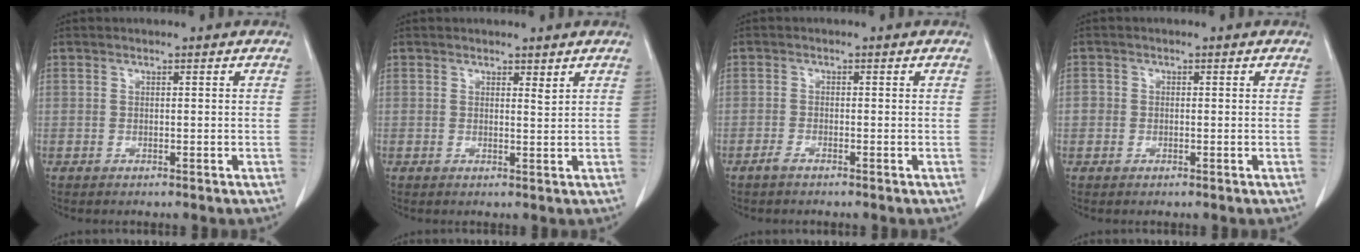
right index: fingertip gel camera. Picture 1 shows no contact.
{"total": 1.0, "force": [0.8, 0.2, 0.6], "torque": [-0.010, -0.008, 0.013]}
{"total": 1.1, "force": [-0.9, 0.2, 0.6], "torque": [-0.013, 0.000, -0.015]}
{"total": 1.5, "force": [-0.2, 1.5, 0.4], "torque": [0.001, 0.008, -0.004]}